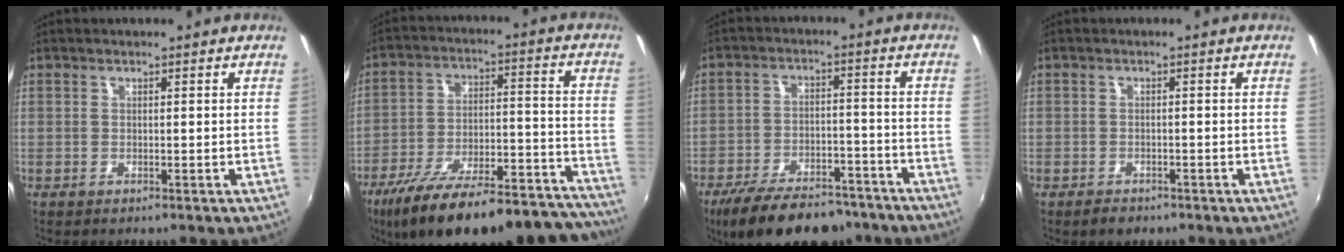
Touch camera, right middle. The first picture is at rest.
{"total": 31.7, "force": [-26.8, 8.7, 14.6], "torque": [-0.230, -0.012, -0.365]}
{"total": 18.9, "force": [-14.9, 7.6, 8.9], "torque": [-0.177, -0.007, -0.214]}
{"total": 2.7, "force": [-1.9, 1.6, 0.9], "torque": [-0.024, -0.003, -0.030]}